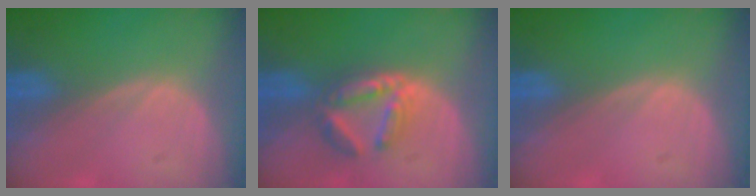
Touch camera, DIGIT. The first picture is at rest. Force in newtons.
{"total": 5.5, "press": 5.4, "slide": 1.1}
{"total": 0.0}